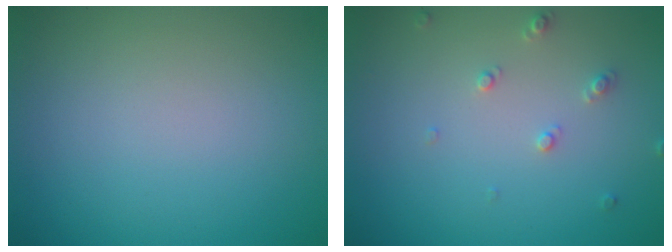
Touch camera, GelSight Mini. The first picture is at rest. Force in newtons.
{"total": 1.3, "press": 1.2, "slide": 0.3}